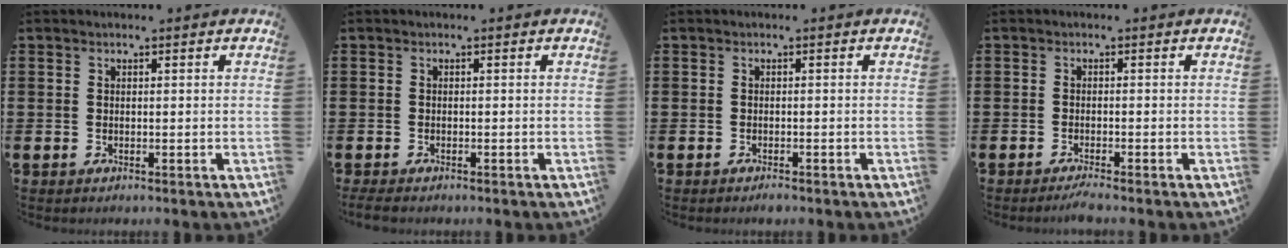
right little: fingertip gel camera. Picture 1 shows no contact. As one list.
[{"total": 0.8, "force": [-0.5, 0.3, 0.4], "torque": [-0.010, 0.001, -0.012]}, {"total": 0.7, "force": [-0.6, 0.1, 0.3], "torque": [-0.006, -0.003, -0.011]}, {"total": 1.3, "force": [-1.0, 0.0, 0.8], "torque": [-0.013, 0.000, -0.020]}]